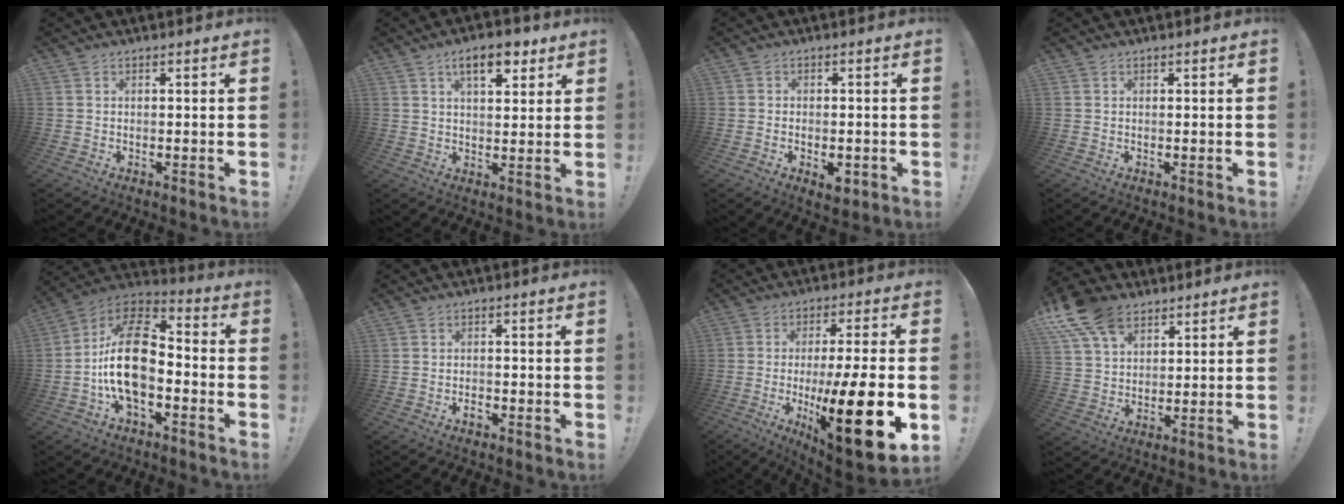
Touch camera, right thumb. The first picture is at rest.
{"total": 8.8, "force": [4.8, 4.0, 6.2], "torque": [-0.087, -0.011, 0.082]}
{"total": 4.4, "force": [-1.8, 2.3, 3.3], "torque": [-0.035, 0.007, -0.025]}
{"total": 0.0}
{"total": 20.1, "force": [-3.3, 11.6, 16.1], "torque": [-0.296, 0.029, -0.052]}
{"total": 1.7, "force": [-1.3, 0.5, 0.9], "torque": [-0.021, 0.005, -0.022]}
{"total": 20.8, "force": [-5.3, 4.2, 19.6], "torque": [-0.322, 0.017, -0.076]}
{"total": 13.8, "force": [8.5, 8.5, 6.8], "torque": [-0.134, -0.038, 0.162]}